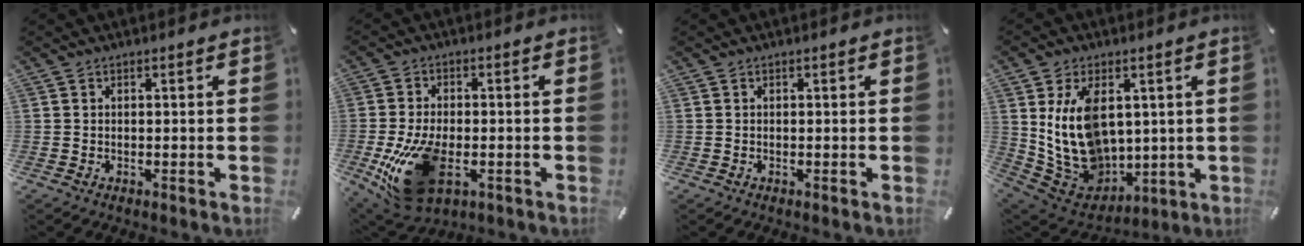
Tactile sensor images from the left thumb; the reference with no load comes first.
{"total": 17.0, "force": [-4.5, 9.6, 13.3], "torque": [-0.271, -0.005, -0.066]}
{"total": 0.0}
{"total": 14.7, "force": [3.6, 10.7, 9.3], "torque": [-0.201, -0.023, 0.074]}